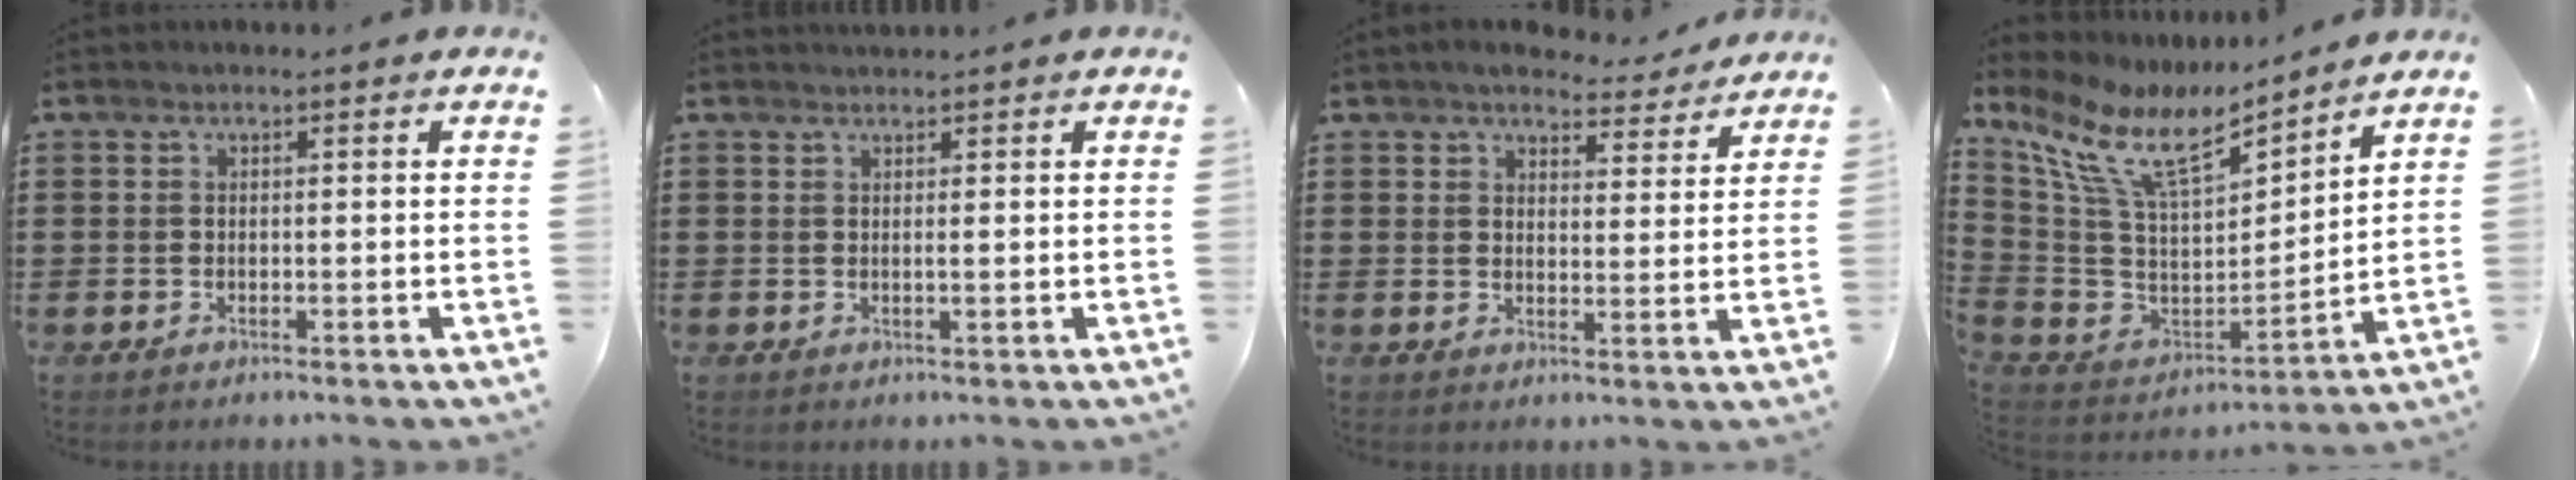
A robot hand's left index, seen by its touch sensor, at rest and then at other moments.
{"total": 1.0, "force": [0.6, -0.1, 0.8], "torque": [-0.016, -0.001, 0.011]}
{"total": 5.1, "force": [4.8, 0.8, 1.2], "torque": [-0.035, -0.022, 0.086]}
{"total": 11.6, "force": [7.7, 3.9, 7.7], "torque": [-0.179, -0.041, 0.135]}